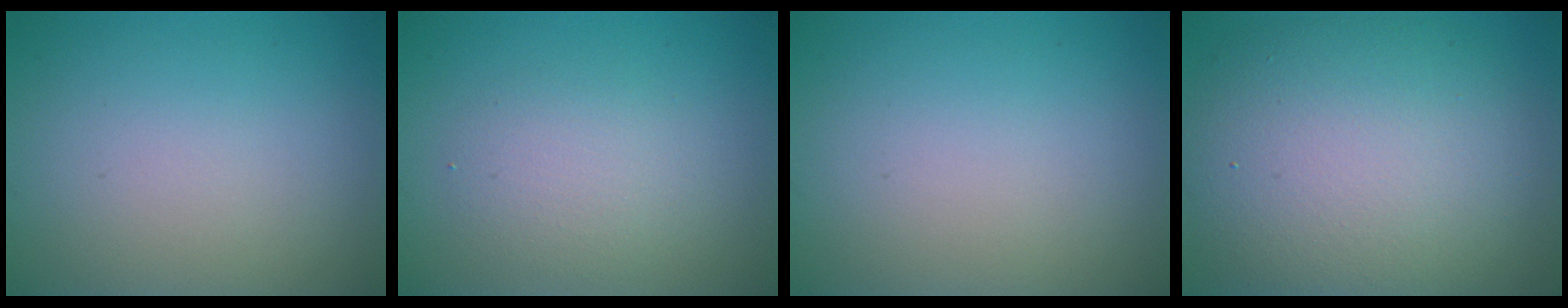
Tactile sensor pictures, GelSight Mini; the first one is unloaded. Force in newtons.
{"total": 2.6, "press": 2.6, "slide": 0.2}
{"total": 0.0}
{"total": 11.4, "press": 11.4, "slide": 0.7}